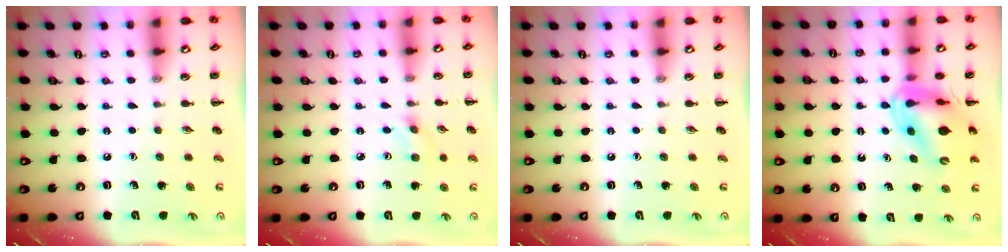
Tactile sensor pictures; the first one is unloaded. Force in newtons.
{"total": 1.1, "press": 1.0, "slide": 0.5}
{"total": 0.0}
{"total": 14.4, "press": 13.9, "slide": 4.1}